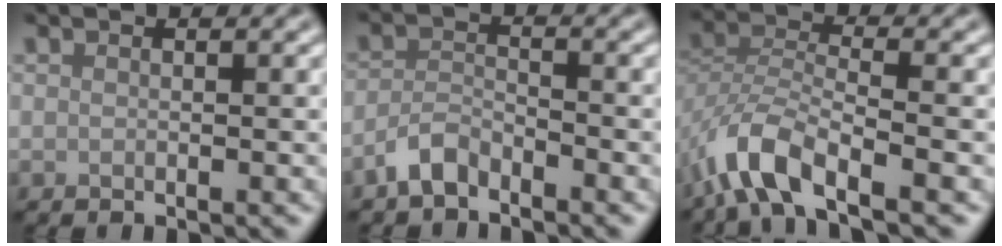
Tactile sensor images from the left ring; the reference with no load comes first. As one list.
[{"total": 2.5, "force": [-2.0, 0.9, 1.0], "torque": [-0.023, 0.007, -0.047]}, {"total": 5.9, "force": [-3.8, 2.2, 3.9], "torque": [-0.074, 0.000, -0.082]}]